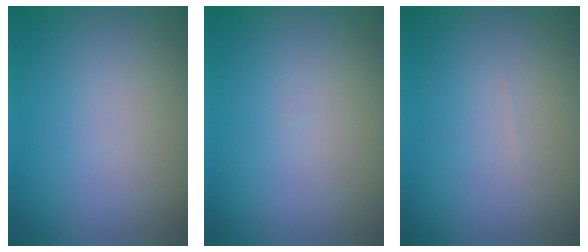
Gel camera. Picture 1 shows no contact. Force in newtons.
{"total": 0.0}
{"total": 0.0}